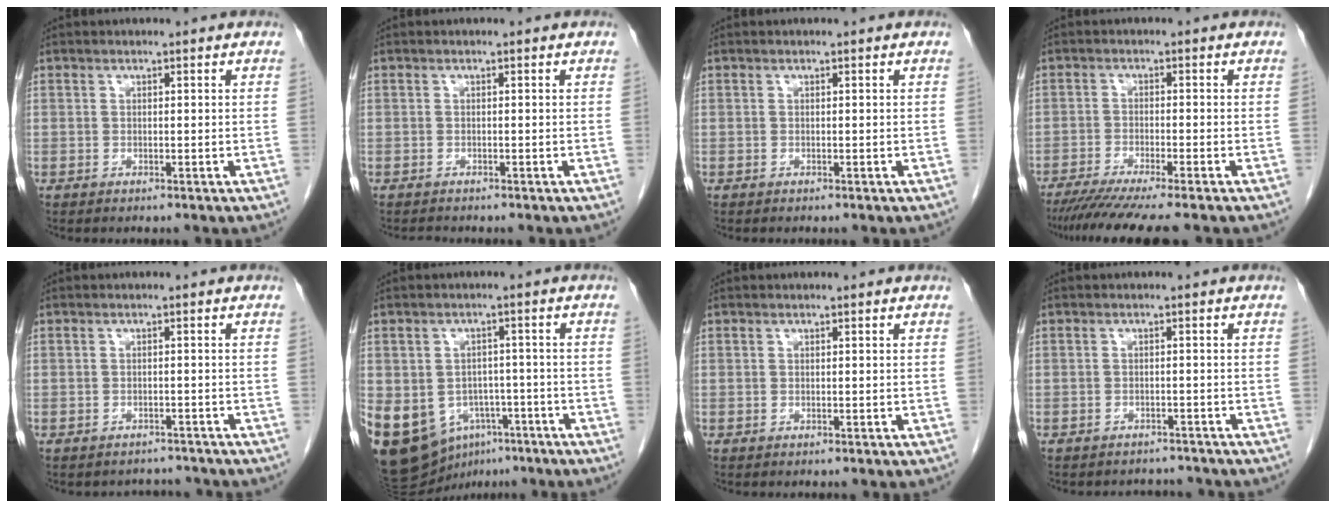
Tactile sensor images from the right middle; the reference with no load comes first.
{"total": 0.8, "force": [-0.8, 0.1, 0.1], "torque": [-0.008, -0.003, -0.013]}
{"total": 0.0}
{"total": 9.0, "force": [-7.5, -0.7, 4.9], "torque": [-0.063, -0.028, -0.118]}
{"total": 3.2, "force": [-3.0, 1.2, -0.4], "torque": [0.005, 0.003, -0.042]}
{"total": 18.6, "force": [-8.6, 13.9, 8.9], "torque": [-0.225, 0.004, -0.114]}
{"total": 0.0}
{"total": 4.7, "force": [-4.5, 1.5, 0.0], "torque": [-0.002, 0.003, -0.055]}